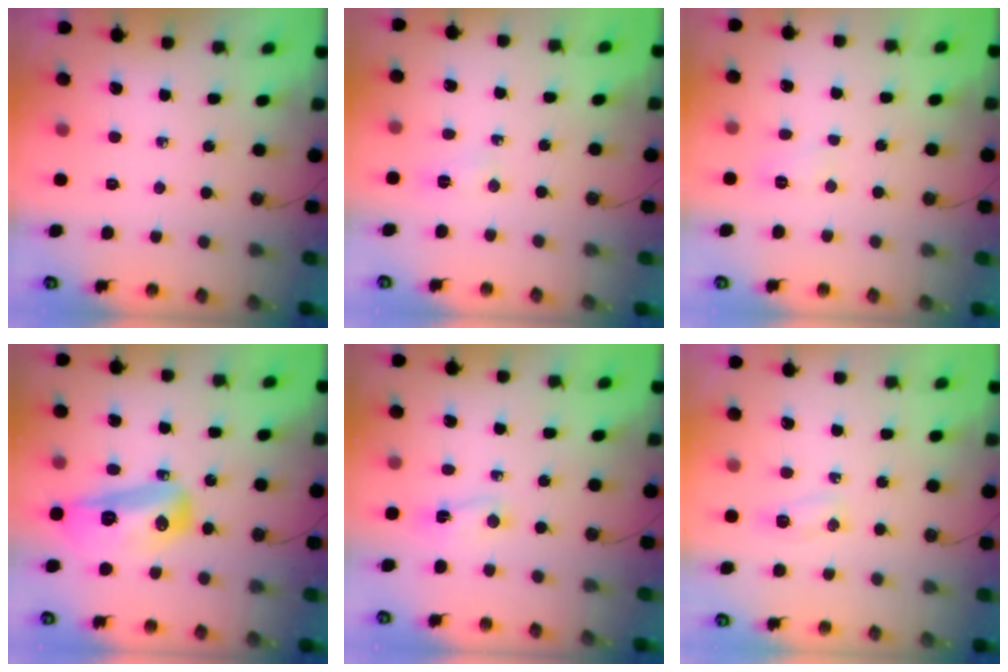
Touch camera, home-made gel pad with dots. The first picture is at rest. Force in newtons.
{"total": 3.4, "press": 1.8, "slide": 2.8}
{"total": 13.2, "press": 6.2, "slide": 11.6}
{"total": 13.4, "press": 13.4, "slide": 1.2}
{"total": 2.0, "press": 1.6, "slide": 1.2}
{"total": 4.9, "press": 4.8, "slide": 0.9}